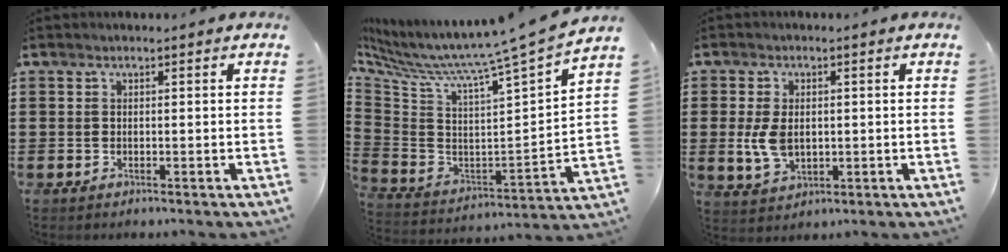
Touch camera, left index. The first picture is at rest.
{"total": 8.1, "force": [7.0, -1.7, 3.6], "torque": [-0.099, -0.077, 0.098]}
{"total": 5.2, "force": [0.2, 3.3, 4.0], "torque": [-0.101, 0.001, 0.000]}